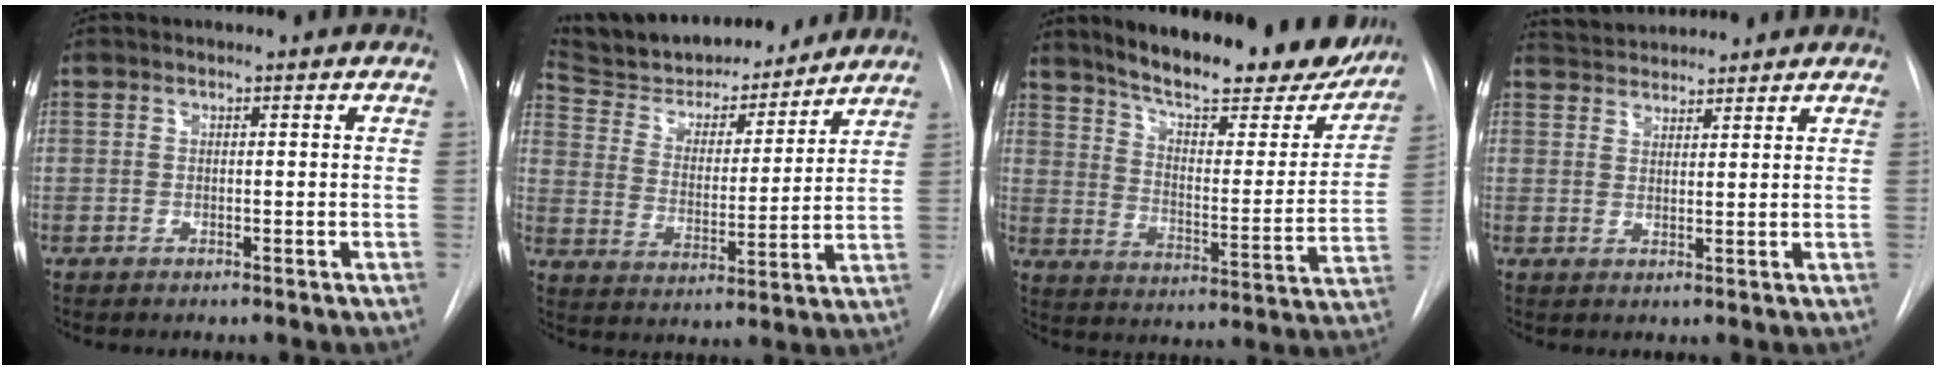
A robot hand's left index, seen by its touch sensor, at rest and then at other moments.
{"total": 18.0, "force": [16.5, 4.8, 5.5], "torque": [-0.095, -0.001, 0.260]}
{"total": 24.9, "force": [20.9, 5.7, 12.2], "torque": [-0.179, -0.039, 0.275]}
{"total": 5.3, "force": [5.2, 0.8, 0.6], "torque": [-0.017, 0.028, 0.089]}